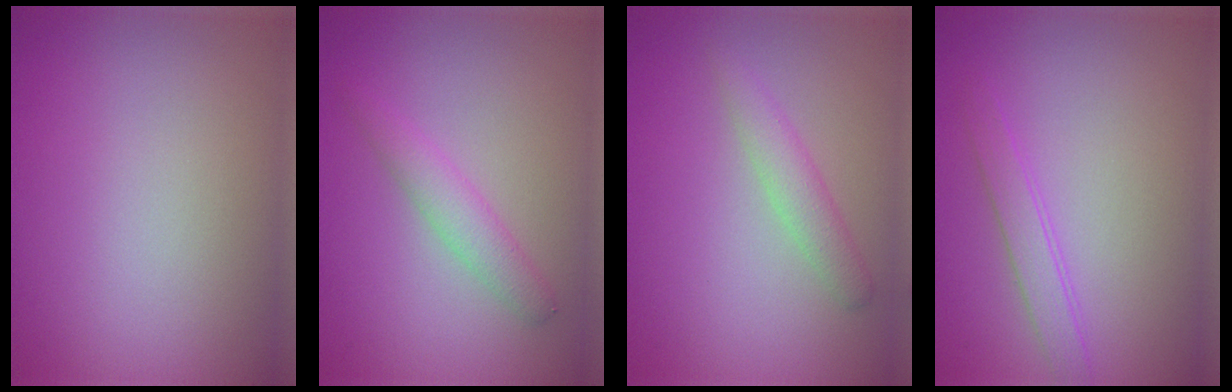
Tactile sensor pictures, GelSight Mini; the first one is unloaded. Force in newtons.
{"total": 2.3, "press": 2.3, "slide": 0.1}
{"total": 2.0, "press": 2.0, "slide": 0.1}
{"total": 1.8, "press": 1.8, "slide": 0.1}